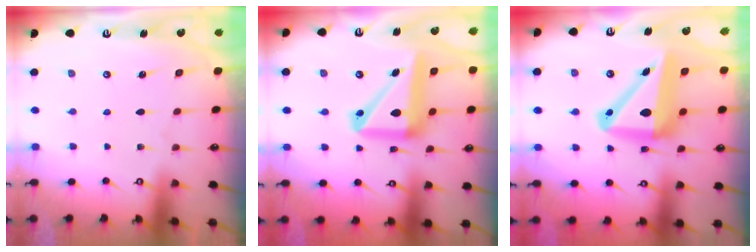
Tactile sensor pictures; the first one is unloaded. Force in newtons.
{"total": 15.5, "press": 15.4, "slide": 1.7}
{"total": 15.2, "press": 14.9, "slide": 3.1}